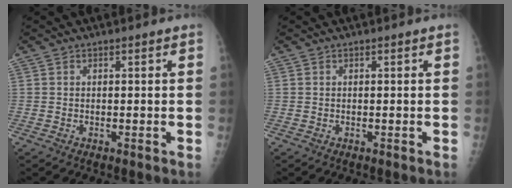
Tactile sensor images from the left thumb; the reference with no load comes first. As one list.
[{"total": 0.0}]